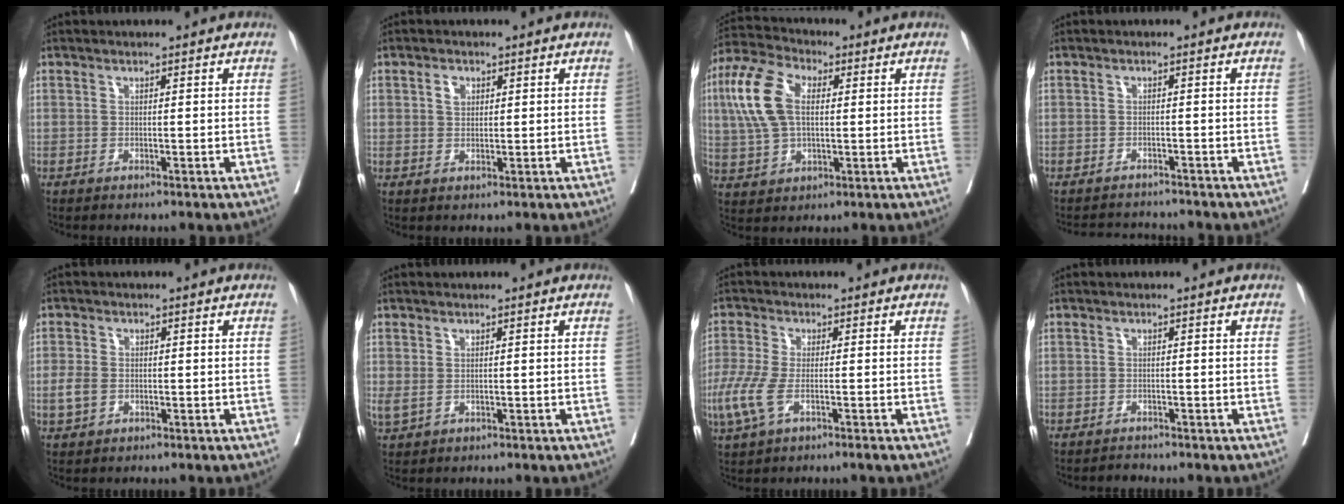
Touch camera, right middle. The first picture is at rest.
{"total": 2.0, "force": [0.8, 1.3, 1.3], "torque": [-0.021, 0.001, 0.013]}
{"total": 11.1, "force": [2.1, 5.8, 9.2], "torque": [-0.222, 0.023, 0.039]}
{"total": 4.7, "force": [-4.7, 0.0, 0.2], "torque": [0.005, -0.003, -0.070]}
{"total": 2.8, "force": [-0.5, 2.0, 1.9], "torque": [-0.047, 0.003, -0.007]}
{"total": 1.9, "force": [0.1, 1.2, 1.4], "torque": [-0.041, -0.002, 0.009]}
{"total": 6.2, "force": [-2.3, 1.7, 5.5], "torque": [-0.136, -0.016, -0.049]}
{"total": 0.9, "force": [-0.9, 0.1, -0.2], "torque": [0.005, -0.002, -0.012]}